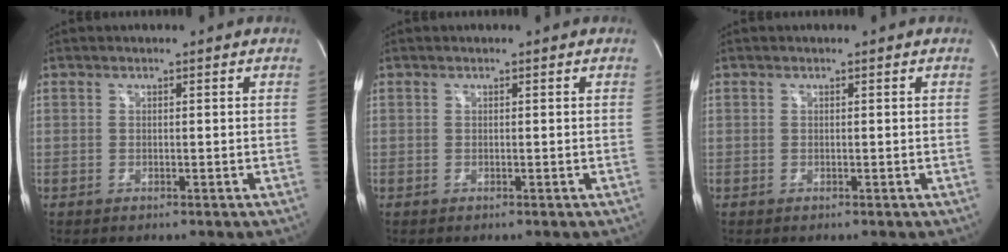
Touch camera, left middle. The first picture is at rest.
{"total": 0.0}
{"total": 0.0}